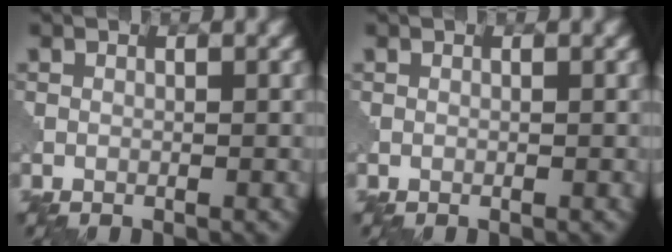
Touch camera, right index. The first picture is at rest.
{"total": 0.0}